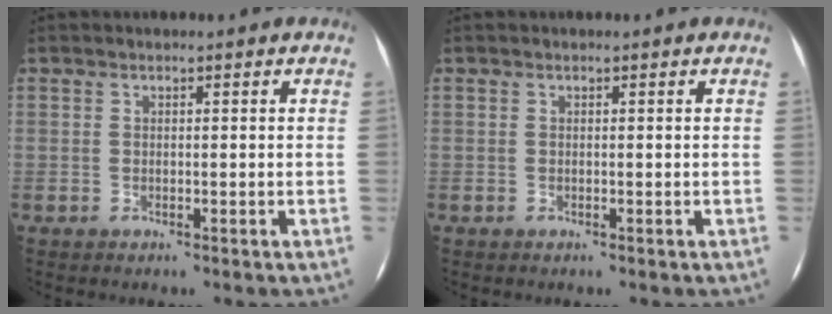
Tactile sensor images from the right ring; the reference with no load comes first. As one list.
[{"total": 0.0}]